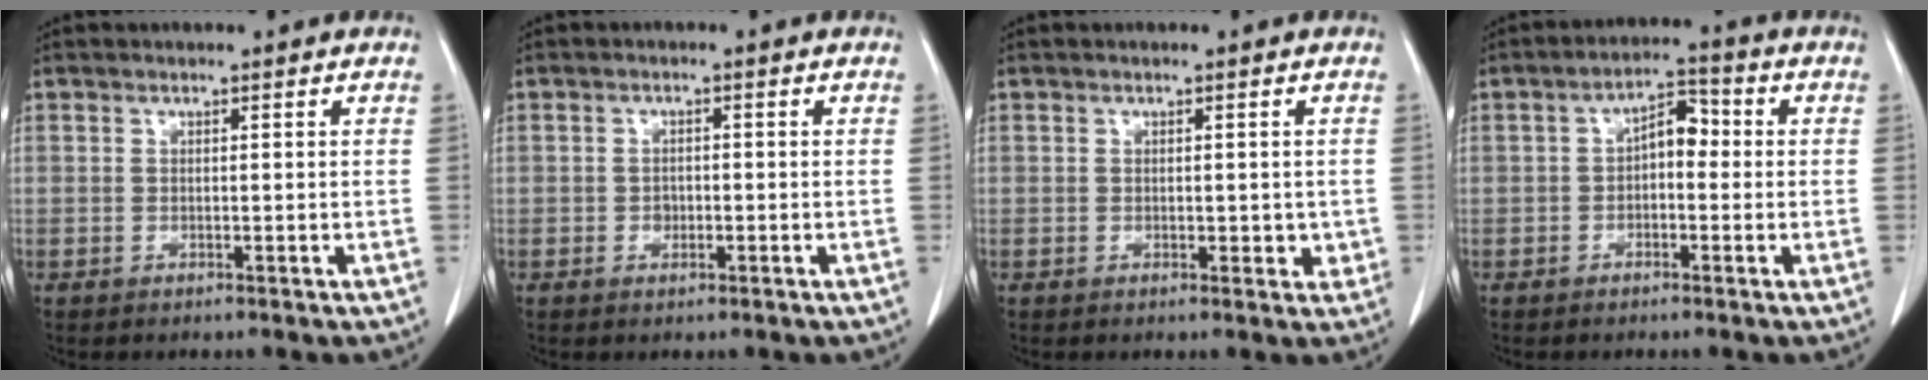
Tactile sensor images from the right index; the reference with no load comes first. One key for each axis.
{"total": 1.4, "fx": -0.5, "fy": 1.1, "fz": 0.8, "tx": -0.014, "ty": 0.002, "tz": -0.004}
{"total": 2.5, "fx": -0.1, "fy": 1.5, "fz": 1.9, "tx": -0.018, "ty": -0.002, "tz": 0.002}
{"total": 3.7, "fx": -0.2, "fy": 1.7, "fz": 3.2, "tx": -0.050, "ty": 0.019, "tz": -0.007}